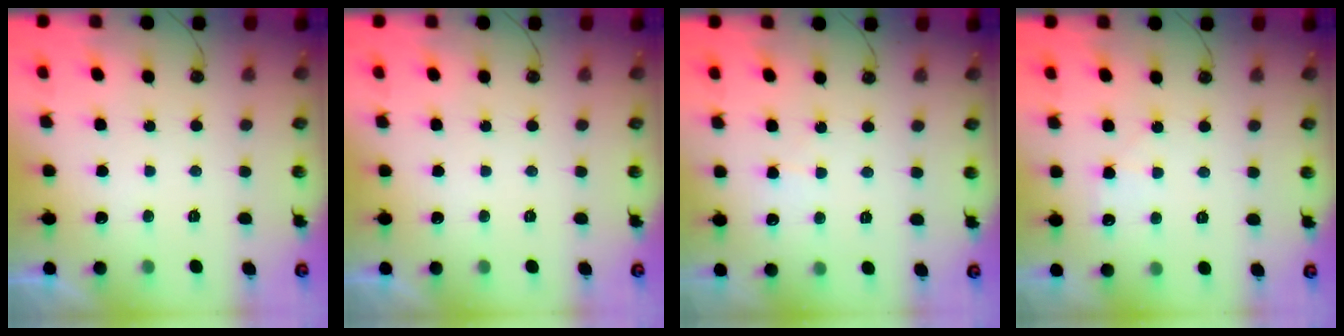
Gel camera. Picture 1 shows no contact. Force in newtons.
{"total": 0.0}
{"total": 5.6, "press": 5.6, "slide": 0.7}
{"total": 5.9, "press": 5.9, "slide": 0.7}